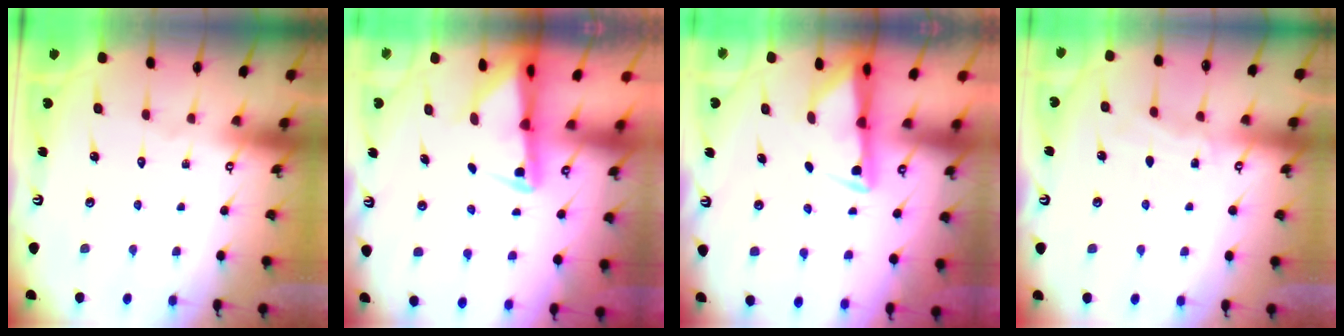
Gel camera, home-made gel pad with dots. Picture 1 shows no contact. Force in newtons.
{"total": 2.8, "press": 2.8, "slide": 0.6}
{"total": 3.0, "press": 2.9, "slide": 0.5}
{"total": 4.0, "press": 3.9, "slide": 0.5}